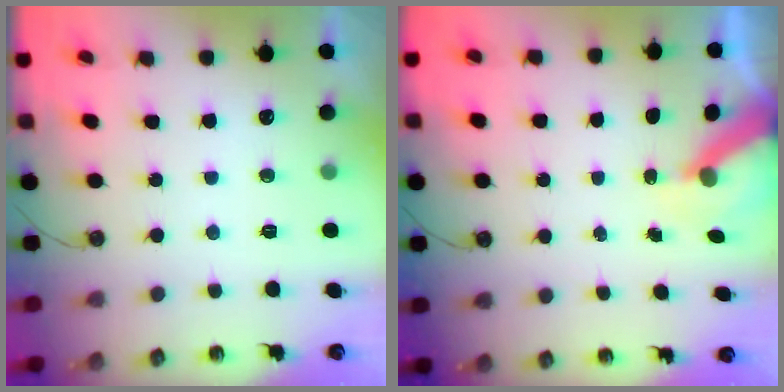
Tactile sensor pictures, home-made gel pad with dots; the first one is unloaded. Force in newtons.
{"total": 7.5, "press": 7.5, "slide": 0.9}